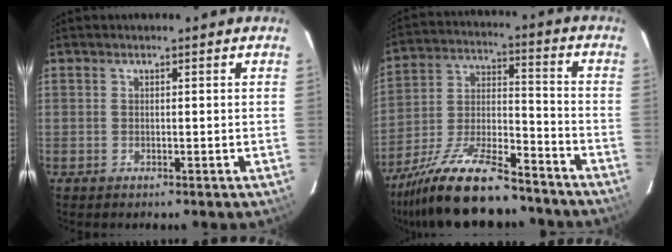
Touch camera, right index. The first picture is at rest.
{"total": 19.7, "force": [-15.4, 5.6, 11.0], "torque": [-0.220, -0.013, -0.257]}